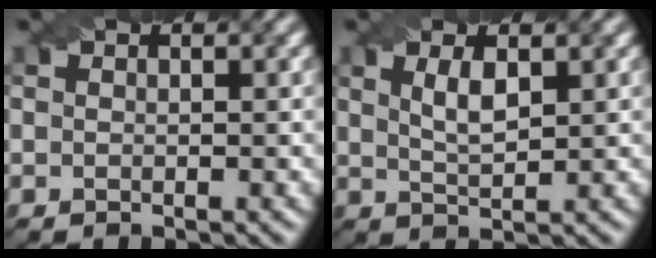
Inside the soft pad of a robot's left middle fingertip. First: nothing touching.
{"total": 2.5, "force": [1.1, 0.8, 2.1], "torque": [-0.042, -0.001, 0.023]}